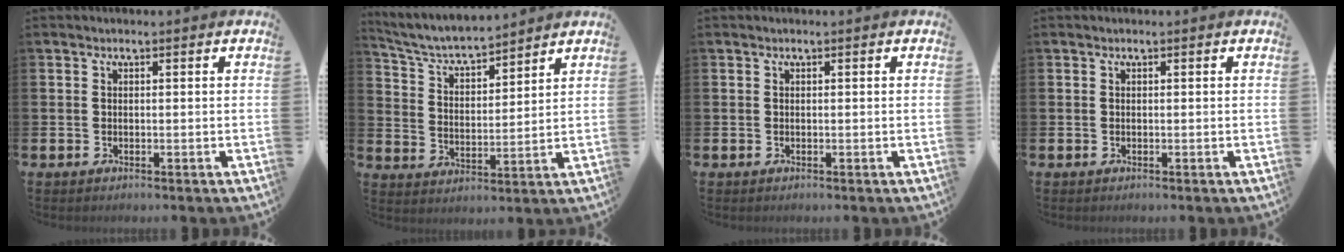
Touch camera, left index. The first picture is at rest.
{"total": 5.6, "force": [5.3, 1.0, 1.6], "torque": [-0.058, -0.036, 0.090]}
{"total": 0.0}
{"total": 0.0}